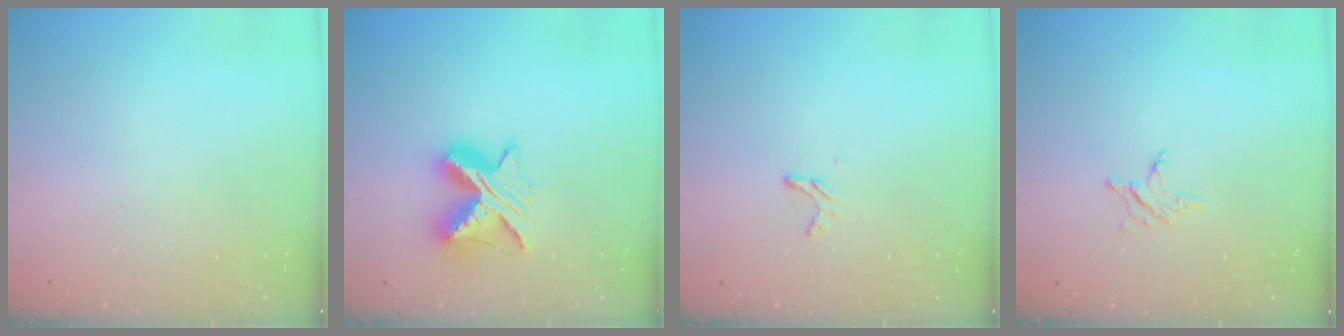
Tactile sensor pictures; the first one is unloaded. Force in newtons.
{"total": 9.9, "press": 9.9, "slide": 1.0}
{"total": 3.8, "press": 3.8, "slide": 0.2}
{"total": 2.9, "press": 2.9, "slide": 0.3}